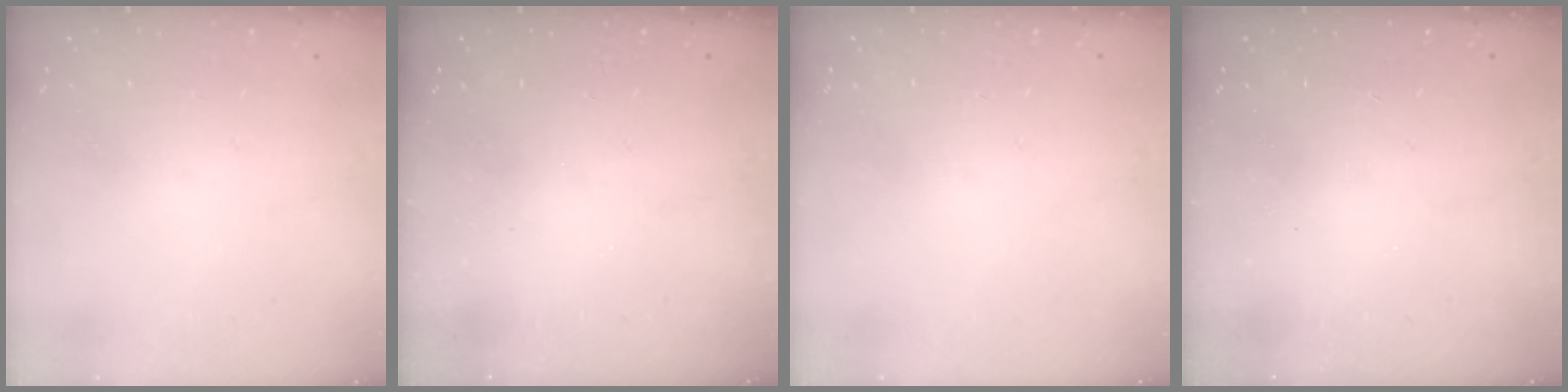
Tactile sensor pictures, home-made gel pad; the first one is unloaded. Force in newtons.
{"total": 2.3, "press": 2.2, "slide": 0.6}
{"total": 0.0}
{"total": 2.5, "press": 2.3, "slide": 0.8}